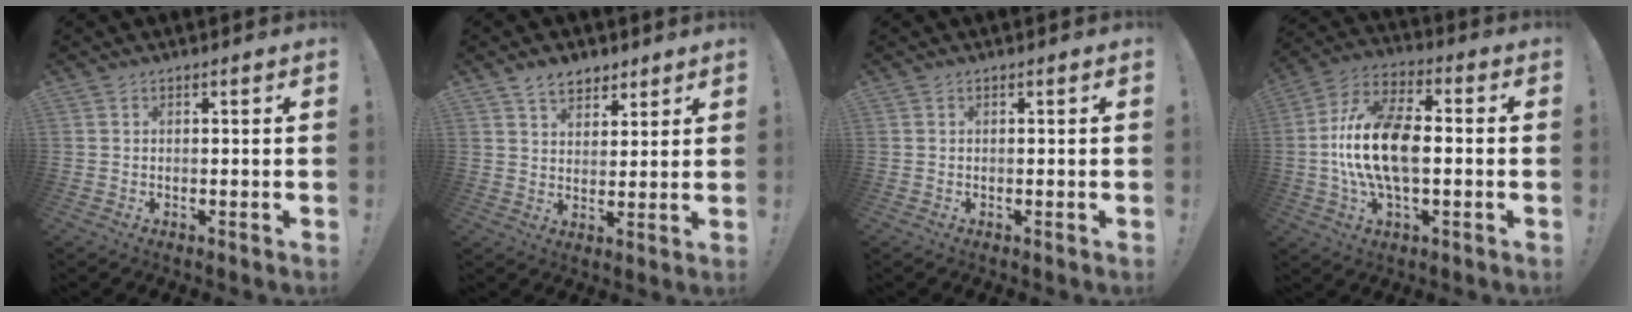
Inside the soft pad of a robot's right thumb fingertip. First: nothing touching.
{"total": 6.8, "force": [4.8, 4.2, 2.2], "torque": [-0.031, -0.022, 0.090]}
{"total": 0.0}
{"total": 17.5, "force": [-0.9, 8.9, 15.1], "torque": [-0.286, 0.005, -0.015]}